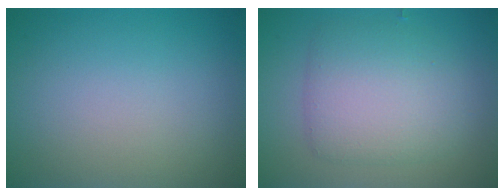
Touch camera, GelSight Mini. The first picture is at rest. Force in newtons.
{"total": 5.1, "press": 5.1, "slide": 0.1}